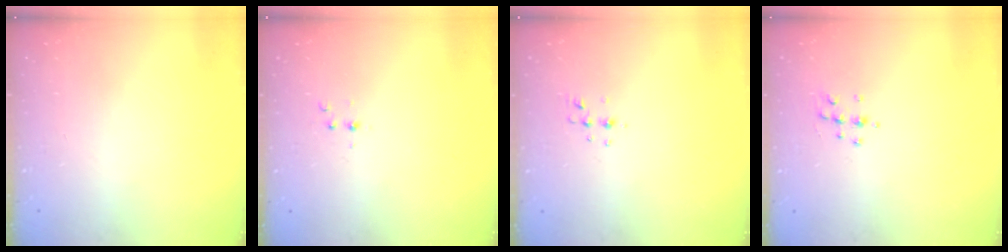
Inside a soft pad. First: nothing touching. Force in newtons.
{"total": 3.1, "press": 2.7, "slide": 1.6}
{"total": 3.8, "press": 3.6, "slide": 1.3}
{"total": 6.3, "press": 6.2, "slide": 1.0}